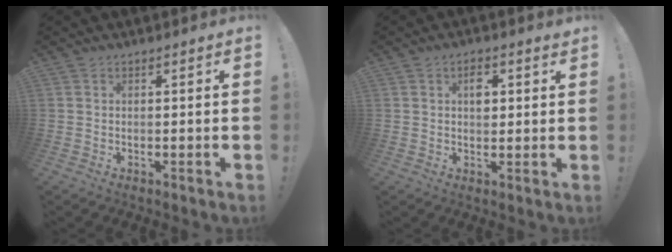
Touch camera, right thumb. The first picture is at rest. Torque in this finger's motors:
{"motor_torque": [-0.26, 0.27, 0.02, 0.02, 0.13]}